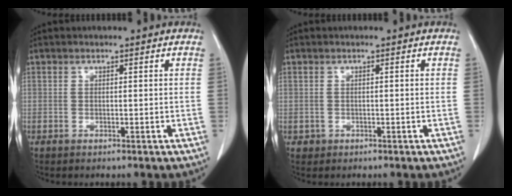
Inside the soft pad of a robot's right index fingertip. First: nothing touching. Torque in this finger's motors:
{"motor_torque": [-0.22, 0.14, -0.53, -0.17]}